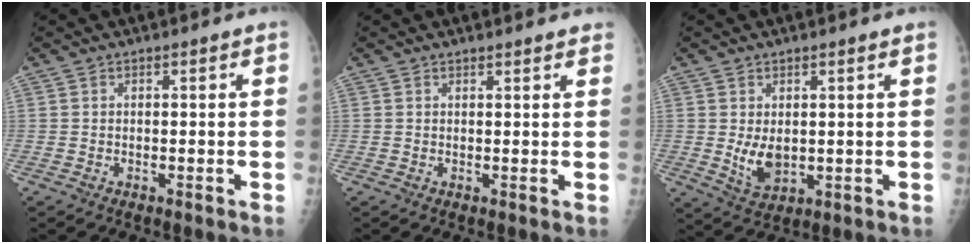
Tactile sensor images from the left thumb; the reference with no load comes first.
{"total": 2.1, "force": [1.9, 0.6, 0.7], "torque": [0.002, -0.002, 0.020]}
{"total": 5.3, "force": [0.6, 3.2, 4.2], "torque": [-0.063, -0.016, 0.024]}